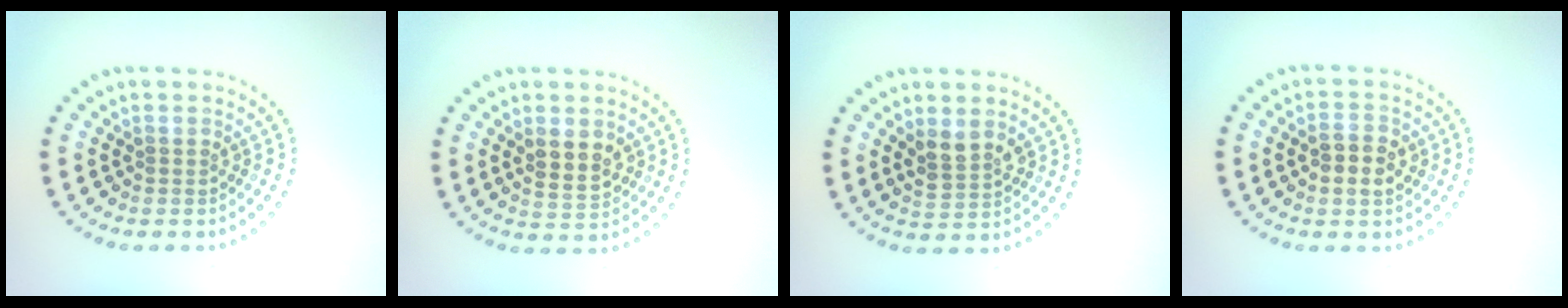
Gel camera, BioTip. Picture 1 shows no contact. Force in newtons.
{"total": 3.0, "press": 2.9, "slide": 0.6}
{"total": 2.5, "press": 2.3, "slide": 0.9}
{"total": 2.9, "press": 2.9, "slide": 0.2}